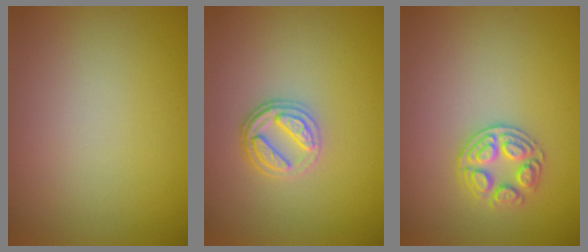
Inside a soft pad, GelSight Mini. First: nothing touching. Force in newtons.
{"total": 2.7, "press": 2.5, "slide": 0.9}
{"total": 2.5, "press": 2.4, "slide": 0.6}